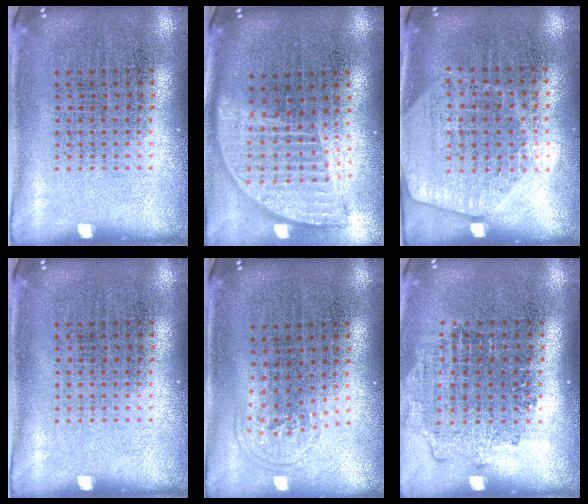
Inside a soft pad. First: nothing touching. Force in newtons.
{"total": 1.9, "press": 1.5, "slide": 1.2}
{"total": 1.7, "press": 1.6, "slide": 0.8}
{"total": 0.0}
{"total": 0.9, "press": 0.6, "slide": 0.6}
{"total": 1.2, "press": 1.1, "slide": 0.5}